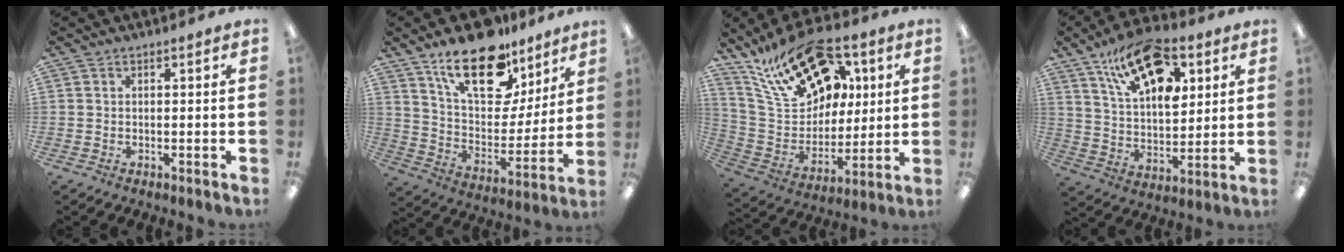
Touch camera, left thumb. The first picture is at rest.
{"total": 22.0, "force": [14.6, 10.6, 12.6], "torque": [-0.203, -0.082, 0.254]}
{"total": 22.2, "force": [13.8, 13.0, 11.6], "torque": [-0.207, -0.065, 0.252]}
{"total": 18.8, "force": [11.2, 9.7, 11.7], "torque": [-0.182, -0.046, 0.193]}